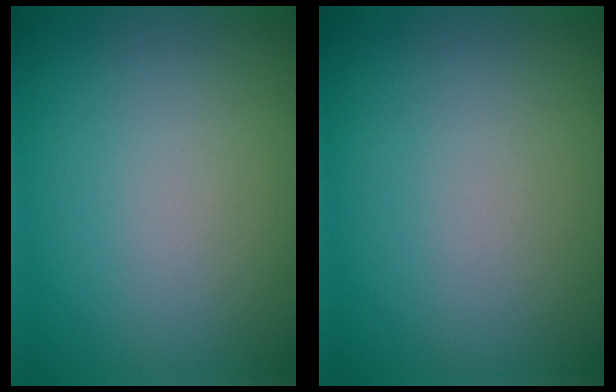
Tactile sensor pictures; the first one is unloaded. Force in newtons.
{"total": 0.0}